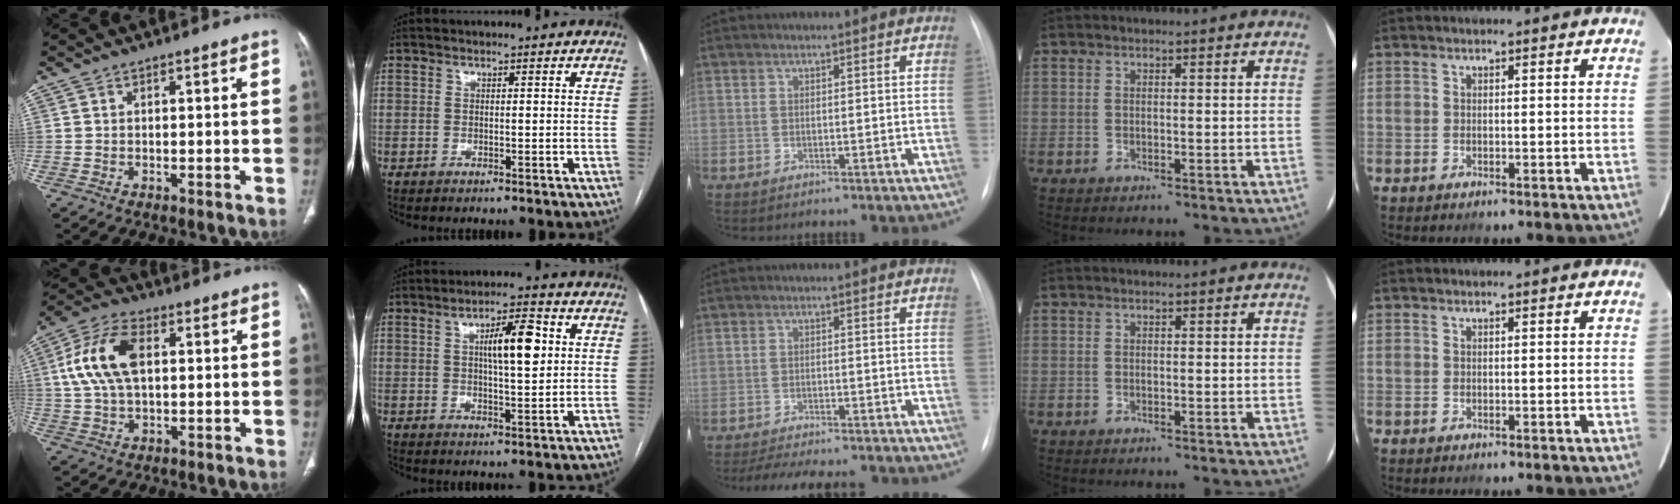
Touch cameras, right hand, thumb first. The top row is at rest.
{"thumb": {"total": 12.4, "force": [2.3, 6.9, 10.0], "torque": [-0.206, 0.018, 0.041]}, "index": {"total": 8.2, "force": [2.0, 1.8, 7.8], "torque": [-0.128, 0.012, 0.033]}, "middle": {"total": 12.4, "force": [-11.1, 2.4, 4.8], "torque": [-0.079, -0.002, -0.147]}}